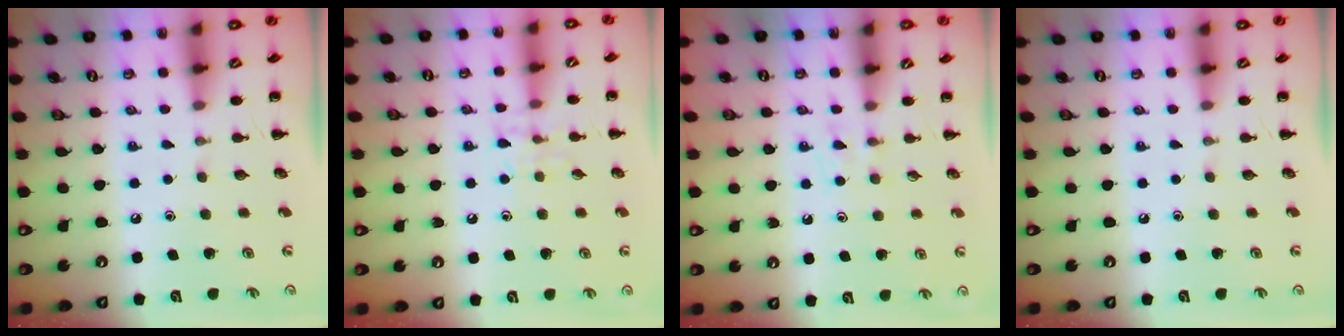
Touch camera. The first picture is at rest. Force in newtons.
{"total": 6.1, "press": 6.0, "slide": 0.9}
{"total": 4.4, "press": 4.1, "slide": 1.6}
{"total": 0.0}